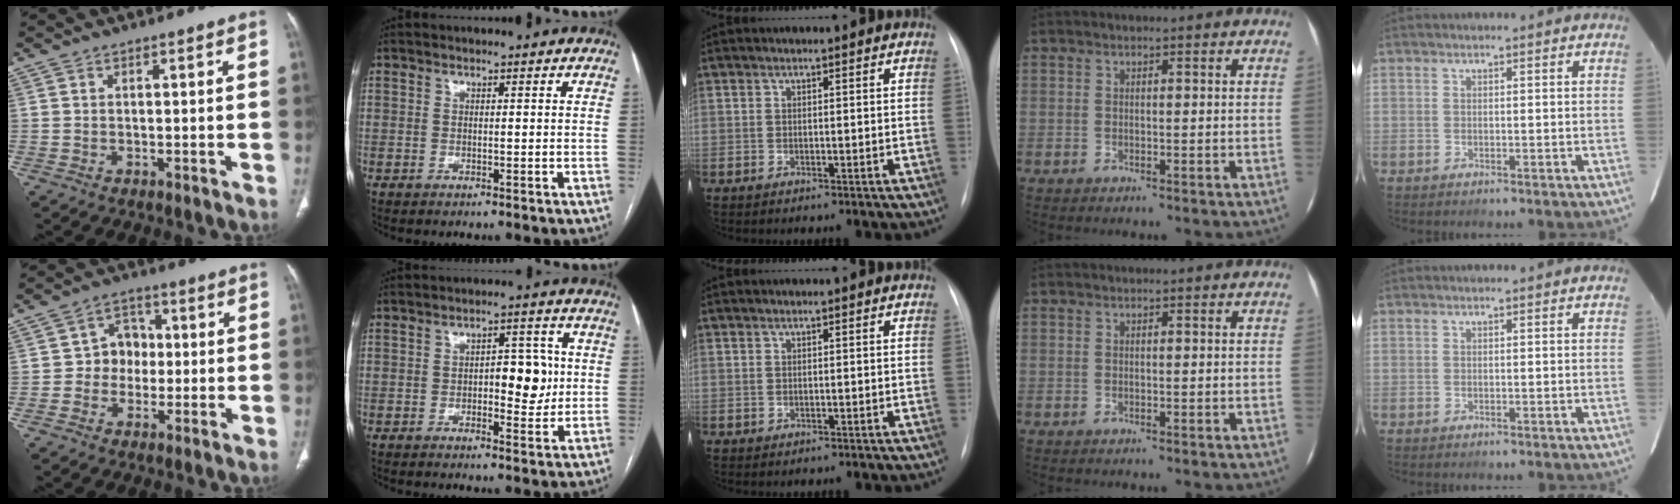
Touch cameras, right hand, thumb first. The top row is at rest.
{"thumb": {"total": 6.3, "force": [-0.4, 5.6, 2.7], "torque": [-0.001, 0.018, -0.018]}, "index": {"total": 6.3, "force": [0.1, 2.9, 5.7], "torque": [-0.068, 0.010, 0.003]}}